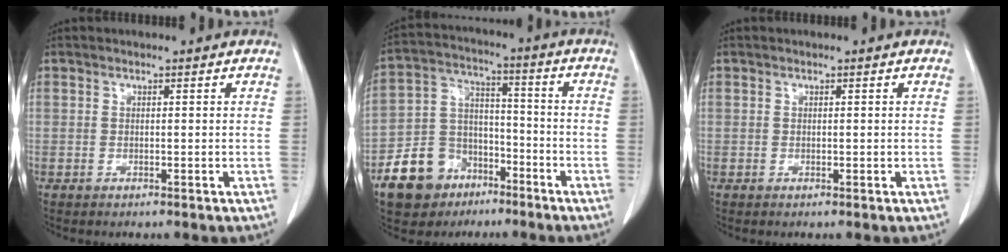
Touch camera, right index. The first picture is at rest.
{"total": 11.9, "force": [-7.0, 8.7, 4.2], "torque": [-0.091, 0.030, -0.119]}
{"total": 0.6, "force": [-0.1, 0.3, 0.4], "torque": [-0.006, -0.001, -0.003]}